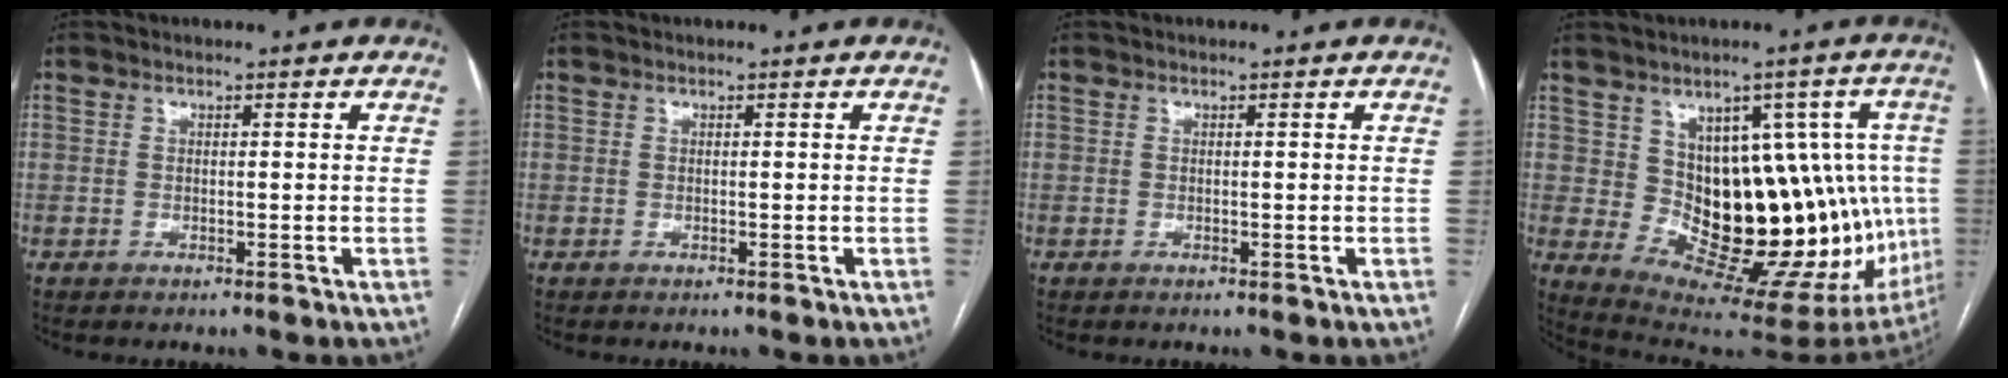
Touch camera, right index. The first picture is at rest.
{"total": 0.0}
{"total": 0.0}
{"total": 18.2, "force": [1.4, 8.9, 15.8], "torque": [-0.188, 0.026, 0.044]}